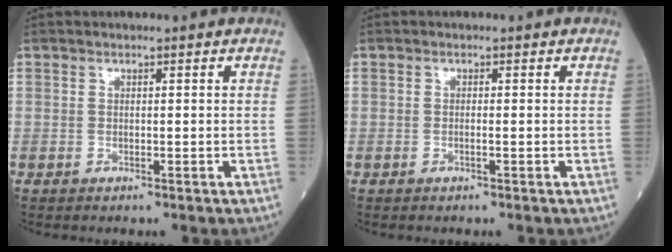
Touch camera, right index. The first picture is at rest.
{"total": 0.6, "force": [-0.2, 0.0, 0.6], "torque": [-0.013, 0.000, -0.004]}